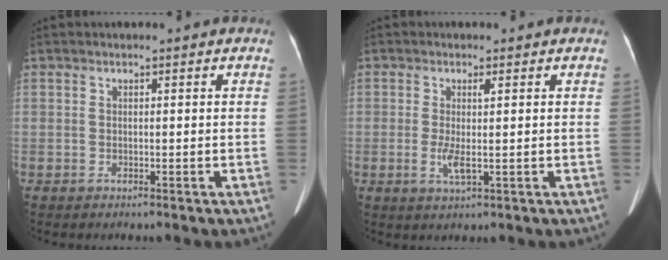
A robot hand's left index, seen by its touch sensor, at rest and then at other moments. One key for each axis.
{"total": 3.5, "fx": -0.4, "fy": 0.6, "fz": 3.4, "tx": -0.072, "ty": -0.006, "tz": -0.005}